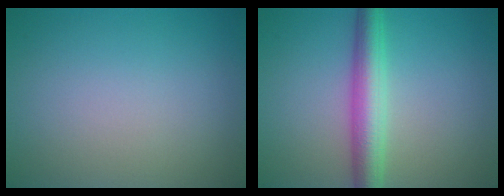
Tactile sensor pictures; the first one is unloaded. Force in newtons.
{"total": 4.8, "press": 4.8, "slide": 0.2}